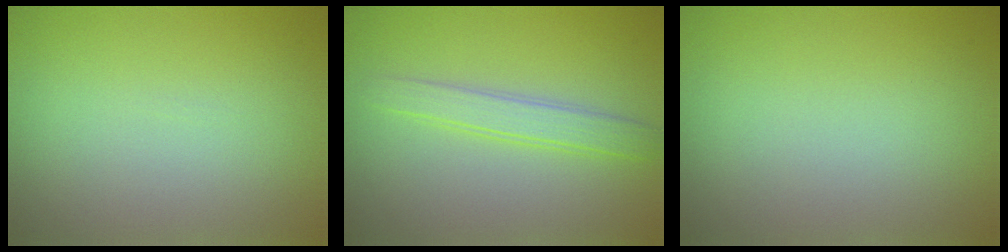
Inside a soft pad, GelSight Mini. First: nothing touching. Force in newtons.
{"total": 2.5, "press": 2.5, "slide": 0.0}
{"total": 0.0}